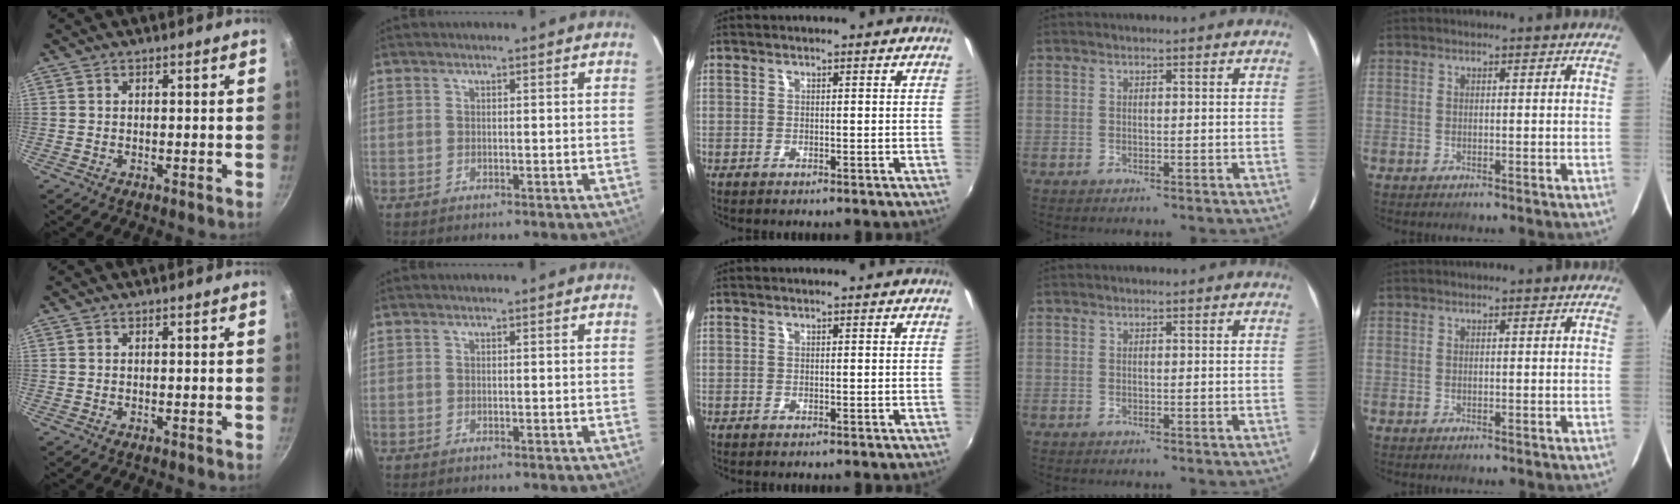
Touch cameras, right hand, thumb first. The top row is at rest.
{}